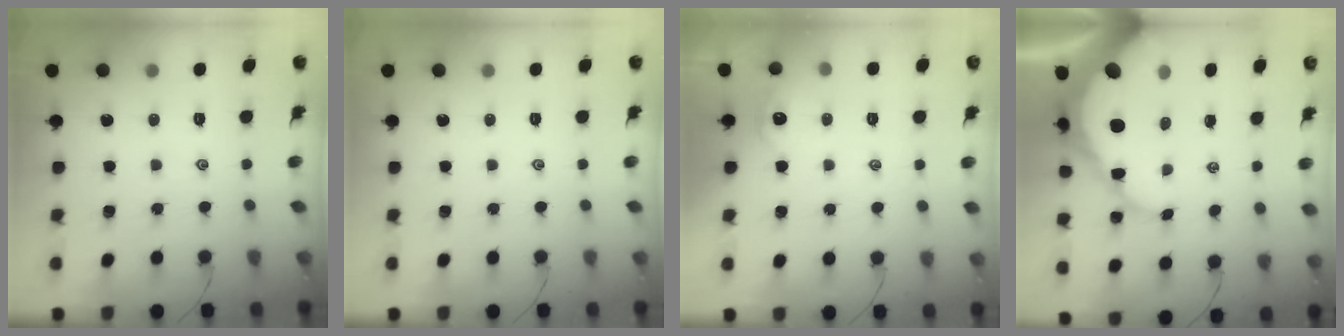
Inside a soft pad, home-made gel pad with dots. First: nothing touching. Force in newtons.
{"total": 0.0}
{"total": 2.7, "press": 2.7, "slide": 0.3}
{"total": 14.1, "press": 14.0, "slide": 1.2}